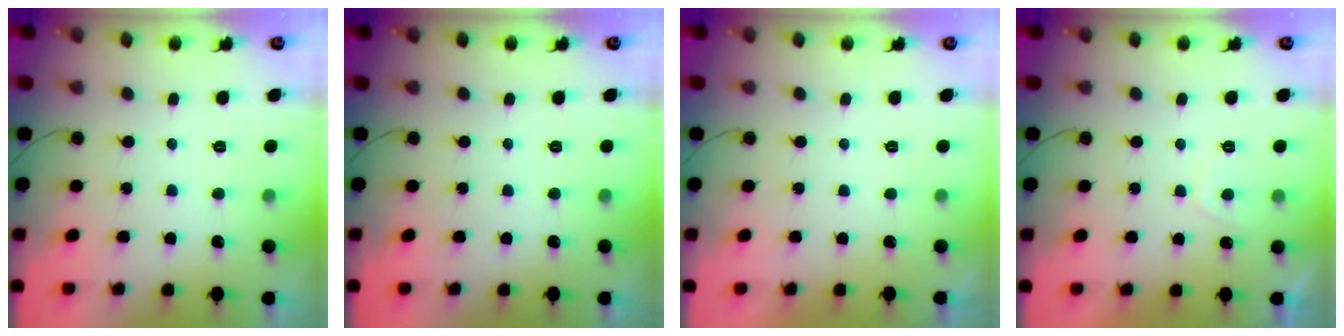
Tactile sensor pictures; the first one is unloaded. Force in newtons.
{"total": 0.0}
{"total": 2.2, "press": 2.2, "slide": 0.3}
{"total": 2.8, "press": 2.7, "slide": 0.8}